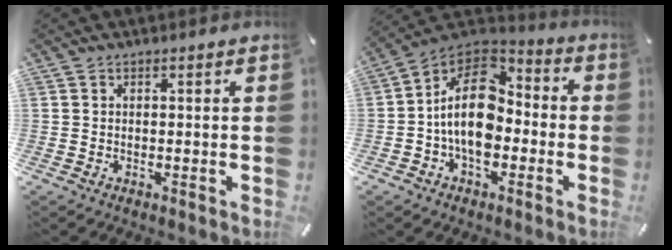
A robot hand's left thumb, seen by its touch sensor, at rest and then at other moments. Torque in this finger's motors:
{"motor_torque": [0.29, 1.43, 1.22, -0.72, 0.35]}